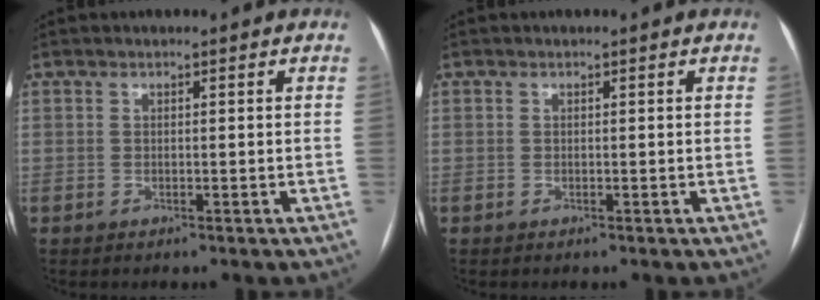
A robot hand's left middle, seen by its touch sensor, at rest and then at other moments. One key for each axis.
{"total": 0.0}